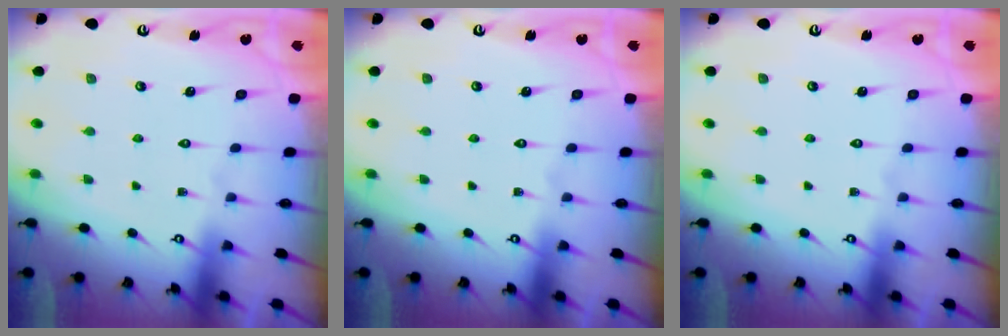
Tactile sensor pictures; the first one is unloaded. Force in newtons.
{"total": 0.0}
{"total": 0.0}